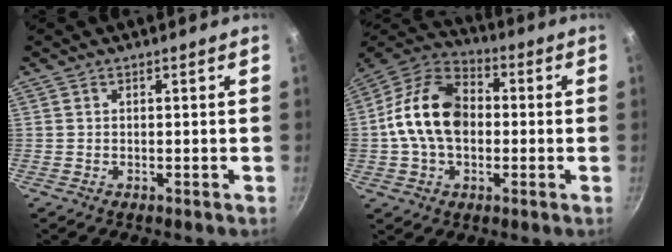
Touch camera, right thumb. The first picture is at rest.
{"total": 16.4, "force": [-0.1, 11.4, 11.9], "torque": [-0.187, 0.032, -0.019]}